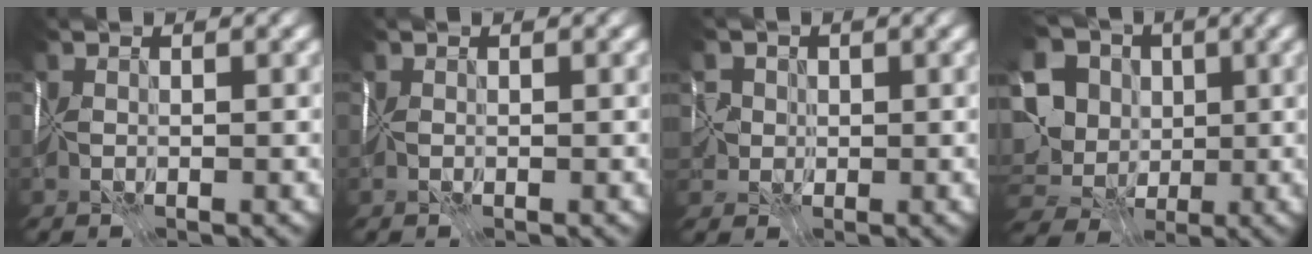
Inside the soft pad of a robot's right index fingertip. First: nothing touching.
{"total": 0.0}
{"total": 1.9, "force": [0.1, 1.8, 0.4], "torque": [0.006, 0.006, -0.002]}
{"total": 12.3, "force": [0.9, 10.4, 6.6], "torque": [-0.132, -0.004, 0.006]}